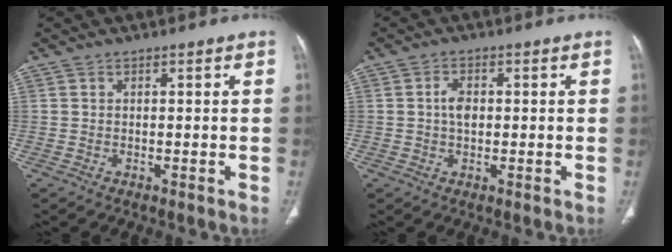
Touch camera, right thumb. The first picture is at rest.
{"total": 3.1, "force": [0.1, 2.0, 2.3], "torque": [-0.039, 0.004, -0.002]}